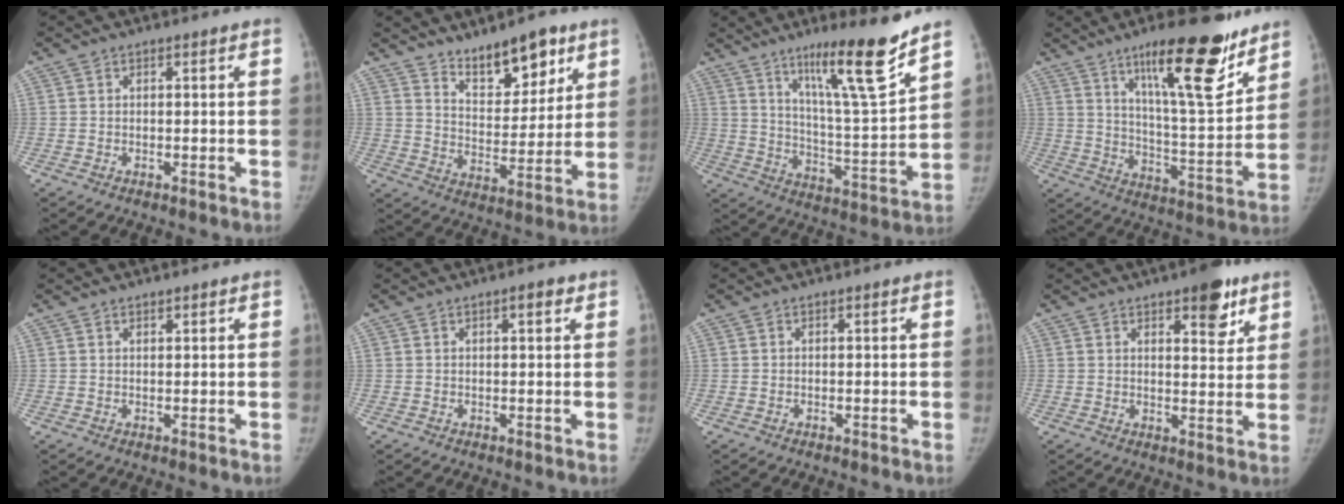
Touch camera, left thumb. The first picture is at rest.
{"total": 12.1, "force": [8.6, 5.2, 6.7], "torque": [-0.069, -0.062, 0.149]}
{"total": 17.4, "force": [11.7, 1.3, 12.8], "torque": [-0.185, -0.081, 0.194]}
{"total": 20.5, "force": [13.3, 4.8, 14.8], "torque": [-0.190, -0.079, 0.213]}
{"total": 0.8, "force": [0.7, 0.3, 0.3], "torque": [-0.004, -0.005, 0.013]}
{"total": 2.0, "force": [1.1, 0.6, 1.6], "torque": [-0.020, -0.003, 0.015]}
{"total": 0.0}
{"total": 8.4, "force": [5.1, 3.3, 5.8], "torque": [-0.053, -0.026, 0.067]}